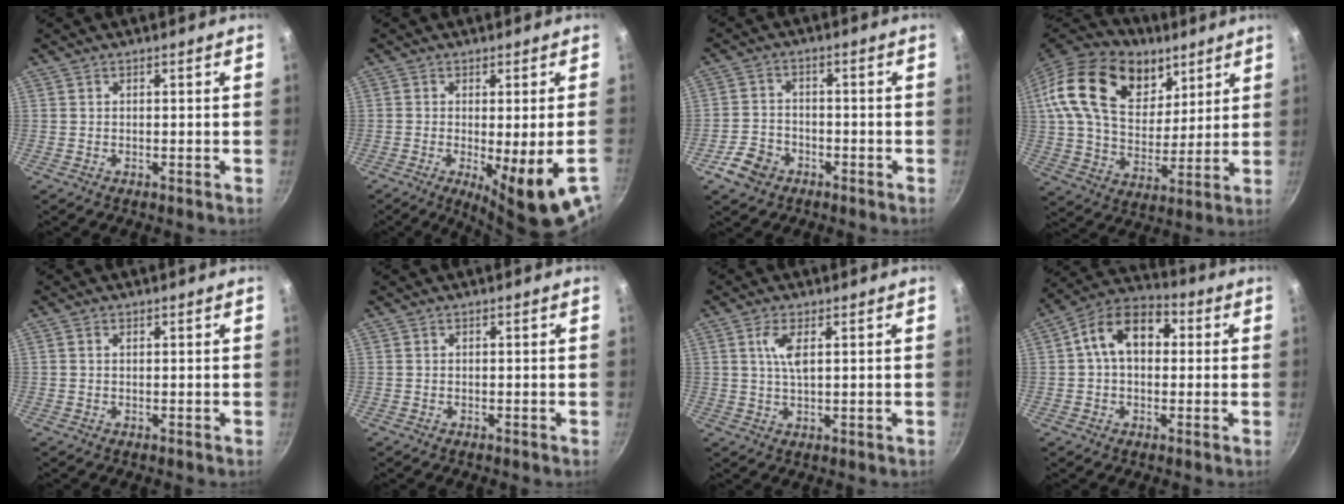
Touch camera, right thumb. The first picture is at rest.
{"total": 12.9, "force": [-4.7, 1.7, 11.9], "torque": [-0.164, -0.023, -0.054]}
{"total": 6.1, "force": [-3.4, 4.5, 2.5], "torque": [-0.040, 0.029, -0.062]}
{"total": 27.1, "force": [12.1, 17.8, 16.4], "torque": [-0.284, -0.016, 0.207]}
{"total": 0.8, "force": [0.3, 0.5, 0.5], "torque": [-0.010, 0.002, 0.005]}
{"total": 0.0}
{"total": 4.6, "force": [1.4, 1.5, 4.1], "torque": [-0.085, -0.001, 0.029]}
{"total": 12.7, "force": [2.1, 8.6, 9.1], "torque": [-0.117, 0.032, 0.013]}